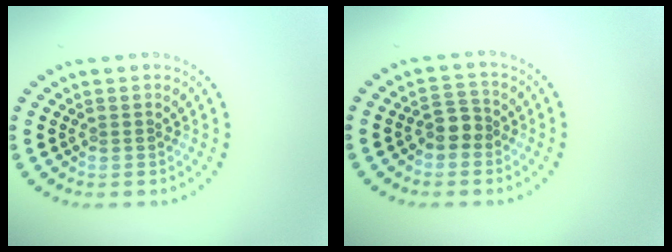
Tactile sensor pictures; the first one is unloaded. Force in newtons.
{"total": 2.1, "press": 1.9, "slide": 0.9}